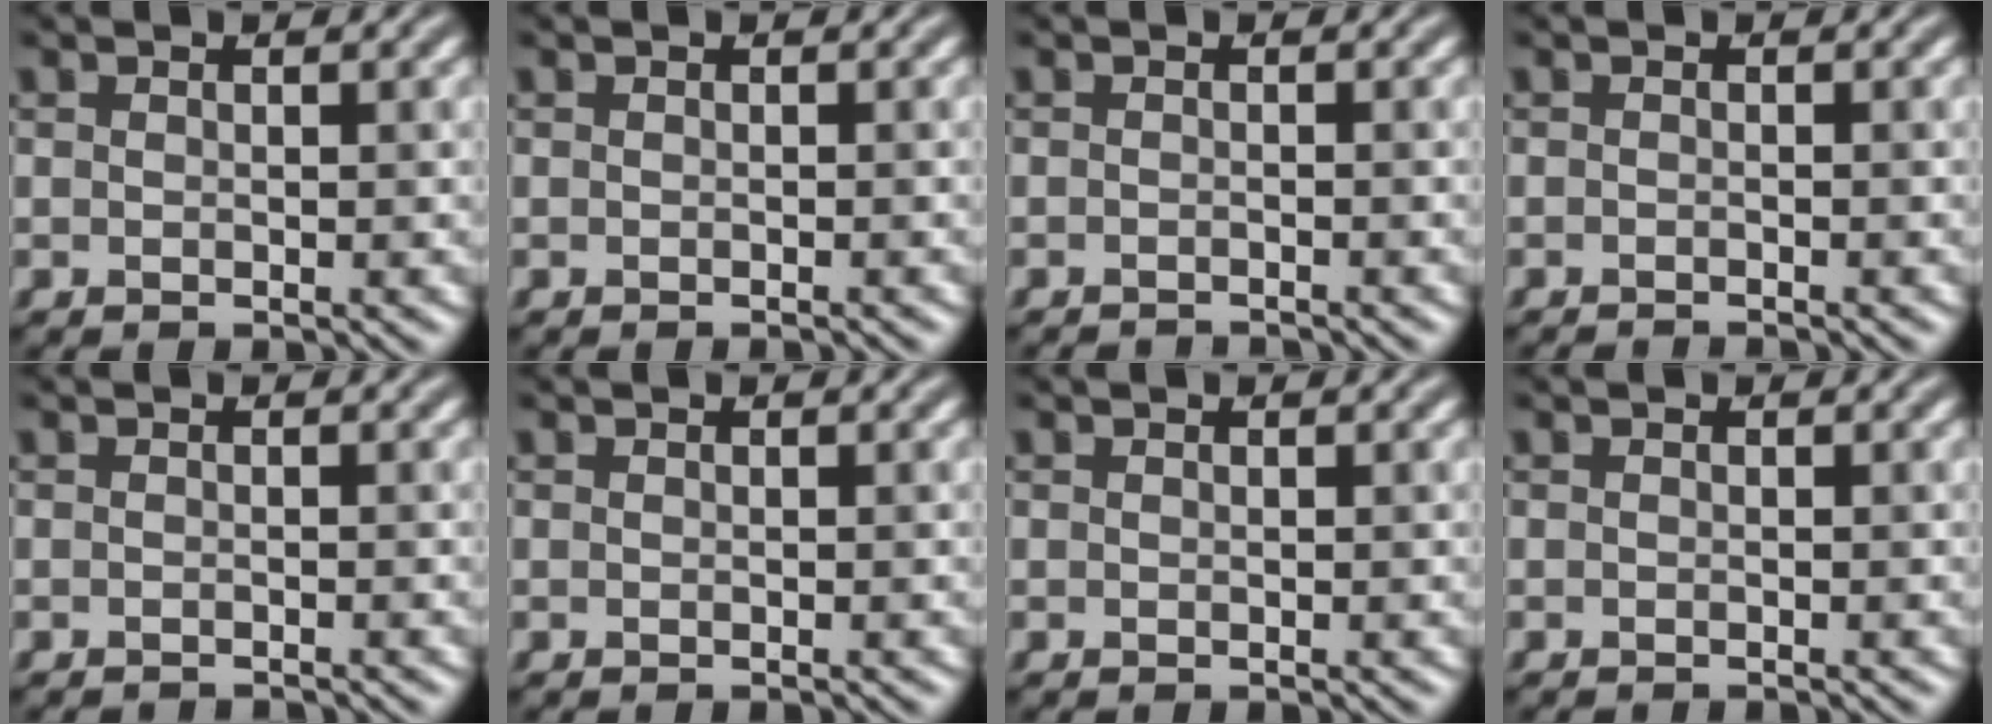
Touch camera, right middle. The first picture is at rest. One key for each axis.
{"total": 0.6, "fx": -0.6, "fy": 0.1, "fz": 0.2, "tx": 0.001, "ty": 0.001, "tz": -0.010}
{"total": 2.2, "fx": -2.1, "fy": 0.2, "fz": 0.5, "tx": 0.002, "ty": -0.009, "tz": -0.031}
{"total": 1.8, "fx": -1.7, "fy": 0.3, "fz": 0.6, "tx": 0.002, "ty": -0.007, "tz": -0.027}
{"total": 1.4, "fx": -1.3, "fy": 0.2, "fz": 0.3, "tx": 0.006, "ty": -0.005, "tz": -0.021}
{"total": 0.0}
{"total": 0.0}
{"total": 0.6, "fx": -0.6, "fy": 0.1, "fz": 0.1, "tx": 0.003, "ty": -0.003, "tz": -0.010}